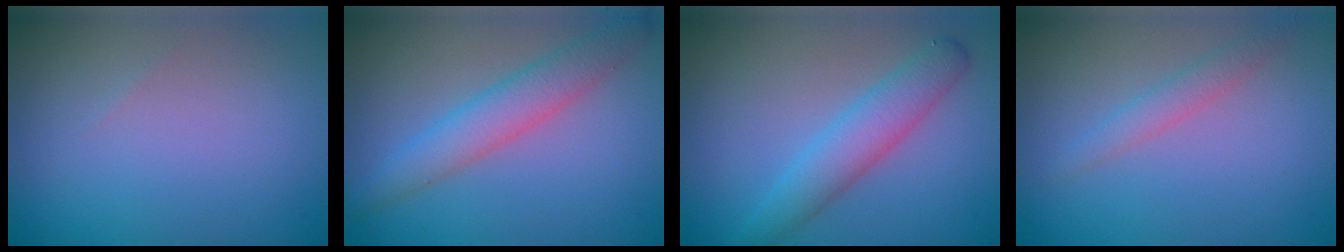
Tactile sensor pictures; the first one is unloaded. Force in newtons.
{"total": 3.9, "press": 3.9, "slide": 0.1}
{"total": 3.9, "press": 3.9, "slide": 0.1}
{"total": 1.6, "press": 1.6, "slide": 0.1}